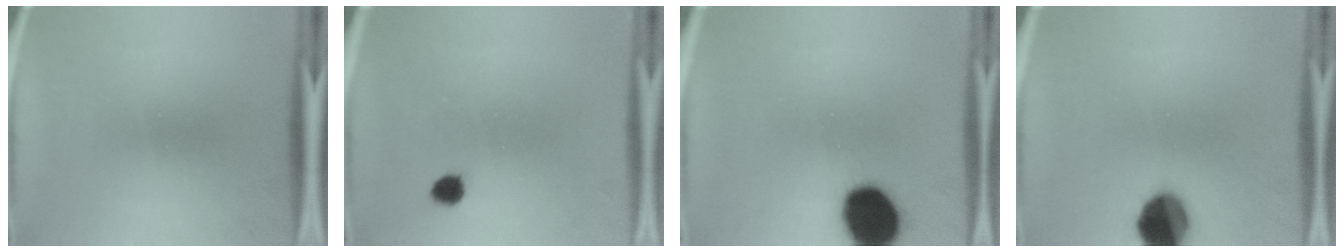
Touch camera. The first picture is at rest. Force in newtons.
{"total": 2.5}
{"total": 17.1}
{"total": 12.5}